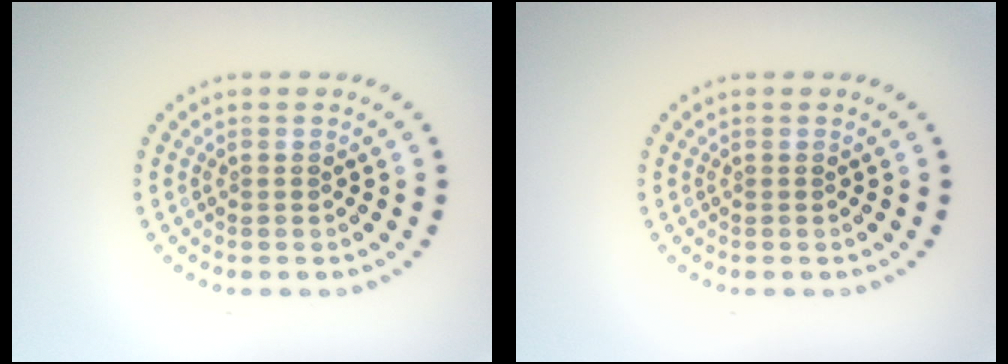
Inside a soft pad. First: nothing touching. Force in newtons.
{"total": 0.0}